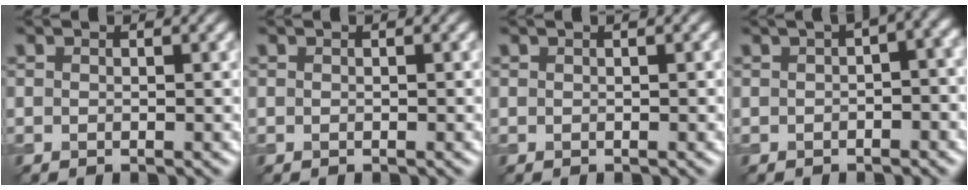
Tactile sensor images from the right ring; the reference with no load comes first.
{"total": 0.0}
{"total": 0.9, "force": [0.4, 0.2, 0.7], "torque": [-0.008, 0.010, 0.002]}
{"total": 4.9, "force": [1.1, 1.8, 4.4], "torque": [-0.034, 0.016, 0.011]}